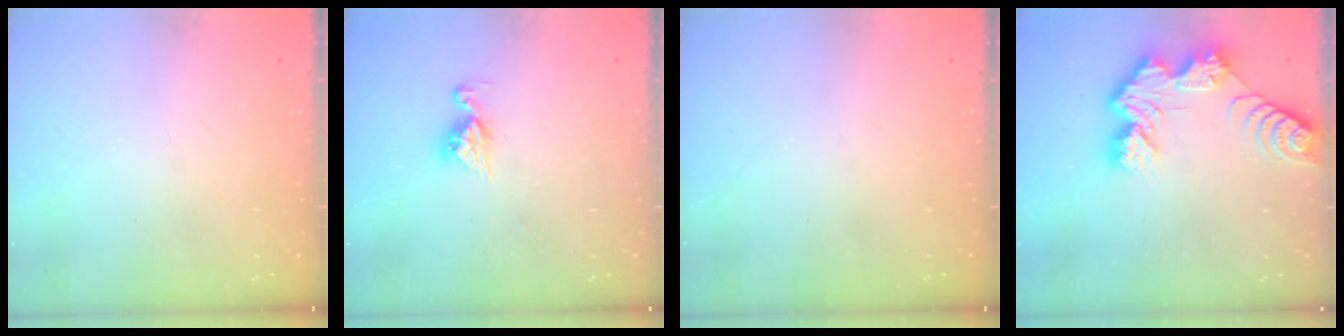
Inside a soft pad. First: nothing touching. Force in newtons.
{"total": 6.9, "press": 6.8, "slide": 0.6}
{"total": 1.7, "press": 1.7, "slide": 0.2}
{"total": 11.5, "press": 11.5, "slide": 0.8}